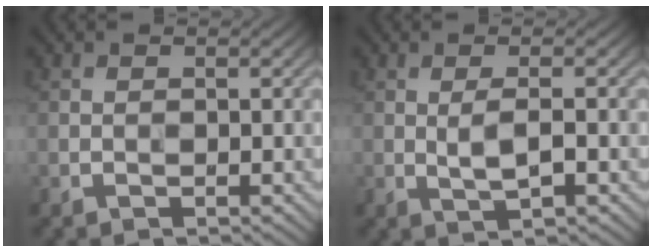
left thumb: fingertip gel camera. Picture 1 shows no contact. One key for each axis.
{"total": 2.7, "fx": 0.0, "fy": 0.5, "fz": 2.6, "tx": -0.055, "ty": 0.005, "tz": 0.001}